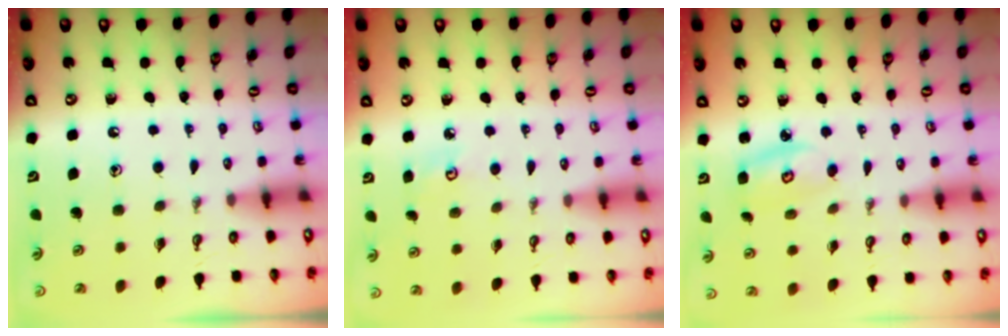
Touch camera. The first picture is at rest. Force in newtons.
{"total": 3.3, "press": 3.3, "slide": 0.4}
{"total": 3.4, "press": 3.4, "slide": 0.3}